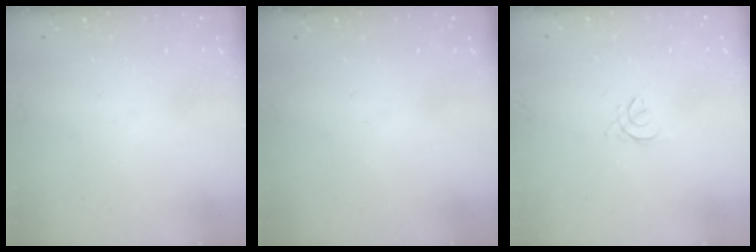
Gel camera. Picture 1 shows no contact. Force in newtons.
{"total": 0.0}
{"total": 1.5, "press": 1.4, "slide": 0.6}